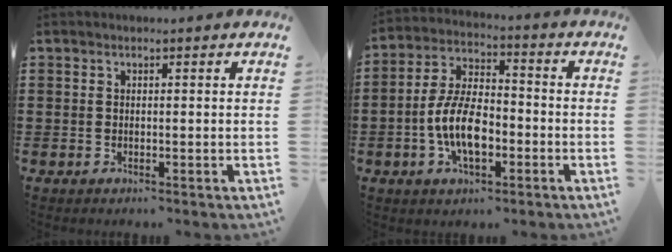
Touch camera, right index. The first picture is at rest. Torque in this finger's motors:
{"motor_torque": [2.14, 0.00, 1.05, 0.21]}